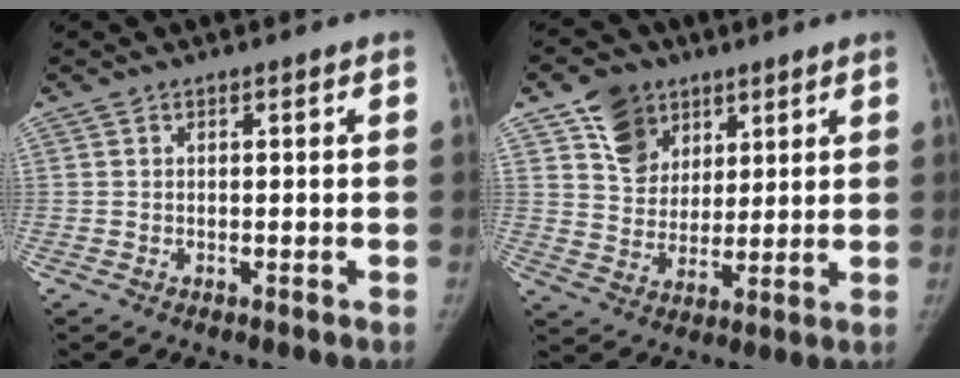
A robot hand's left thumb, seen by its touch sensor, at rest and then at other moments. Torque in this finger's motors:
{"motor_torque": [0.27, -0.15, 0.89, -0.96, 0.22]}